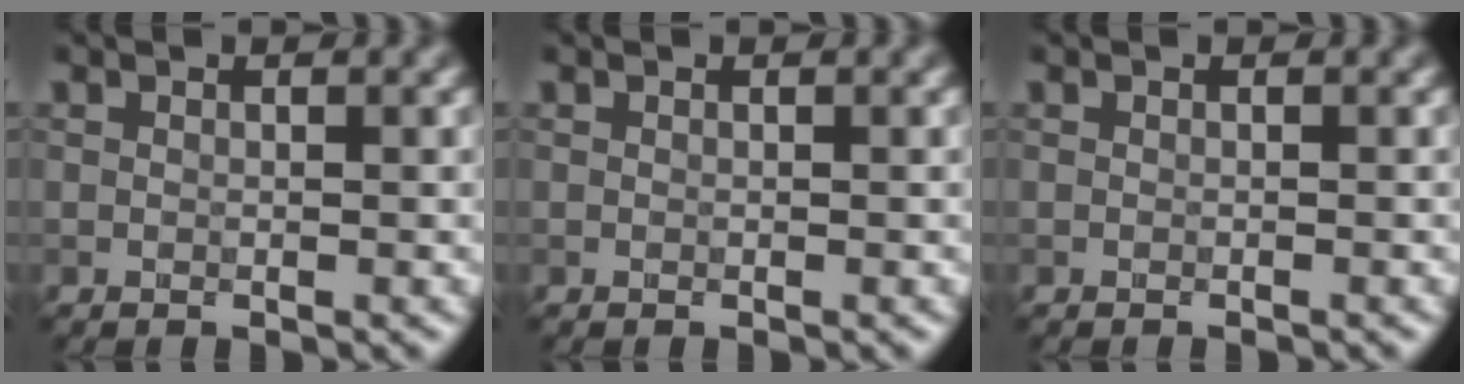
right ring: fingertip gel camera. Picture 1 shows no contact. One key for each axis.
{"total": 0.0}
{"total": 0.0}